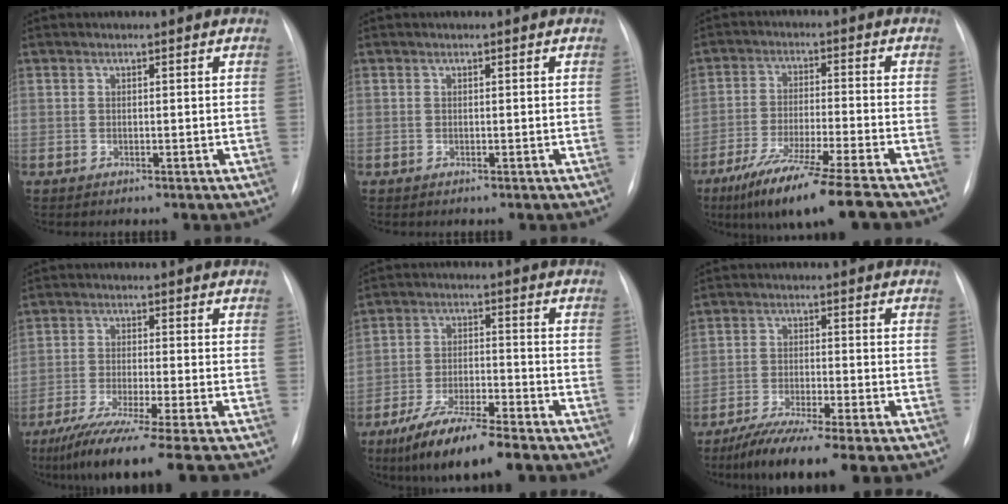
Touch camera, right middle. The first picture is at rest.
{"total": 0.0}
{"total": 13.2, "force": [-9.7, -0.8, 8.9], "torque": [-0.155, -0.046, -0.163]}
{"total": 13.0, "force": [-10.1, -1.5, 8.1], "torque": [-0.129, -0.048, -0.162]}
{"total": 11.0, "force": [-8.0, 1.6, 7.3], "torque": [-0.135, -0.024, -0.142]}
{"total": 9.4, "force": [-7.3, 0.0, 5.9], "torque": [-0.098, -0.028, -0.122]}